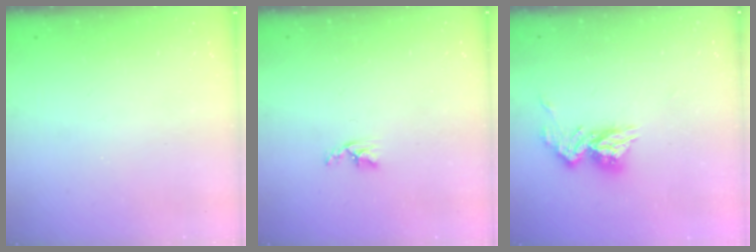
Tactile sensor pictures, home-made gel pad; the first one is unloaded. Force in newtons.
{"total": 3.3, "press": 3.3, "slide": 0.5}
{"total": 11.5, "press": 11.4, "slide": 1.1}